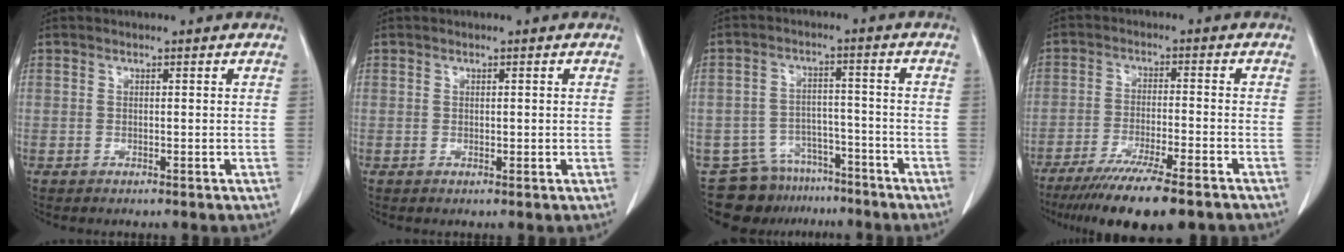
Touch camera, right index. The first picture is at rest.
{"total": 0.5, "force": [0.0, 0.3, 0.4], "torque": [-0.007, -0.001, 0.005]}
{"total": 10.0, "force": [-8.0, 5.8, 1.2], "torque": [-0.014, 0.023, -0.120]}
{"total": 14.2, "force": [-11.1, 1.4, 8.8], "torque": [-0.133, -0.034, -0.174]}